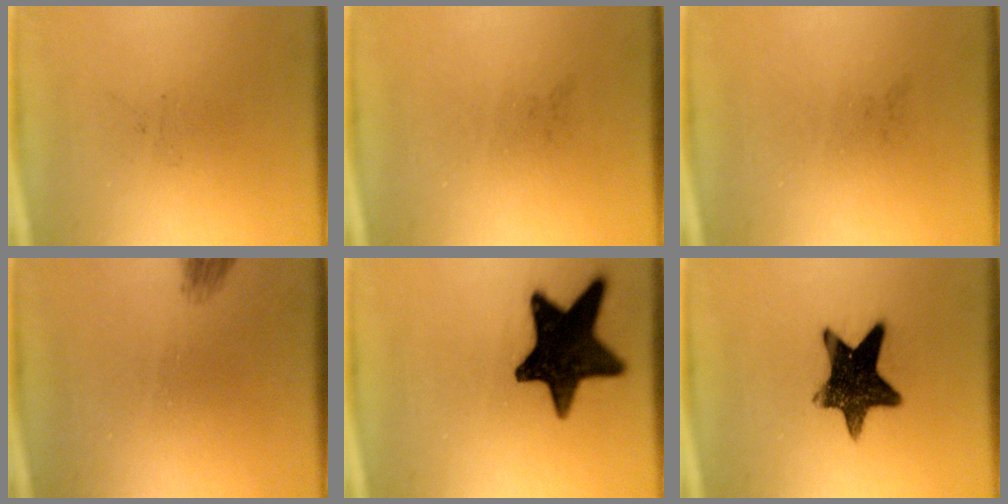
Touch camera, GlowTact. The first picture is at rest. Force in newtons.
{"total": 0.0}
{"total": 0.0}
{"total": 1.3}
{"total": 16.7}
{"total": 13.3}